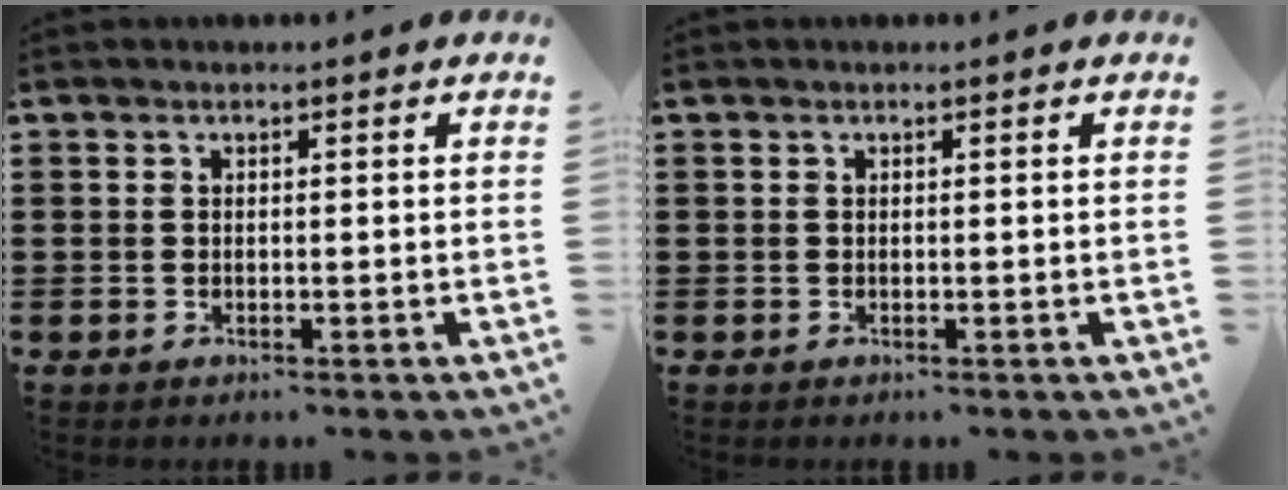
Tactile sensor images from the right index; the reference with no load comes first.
{"total": 0.0}